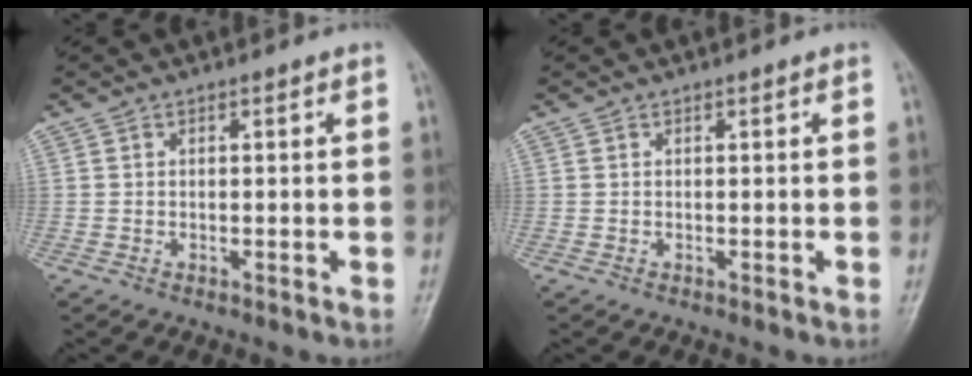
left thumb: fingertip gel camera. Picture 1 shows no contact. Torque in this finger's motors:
{"motor_torque": [0.00, 0.00, 0.00, 0.00, 0.00]}